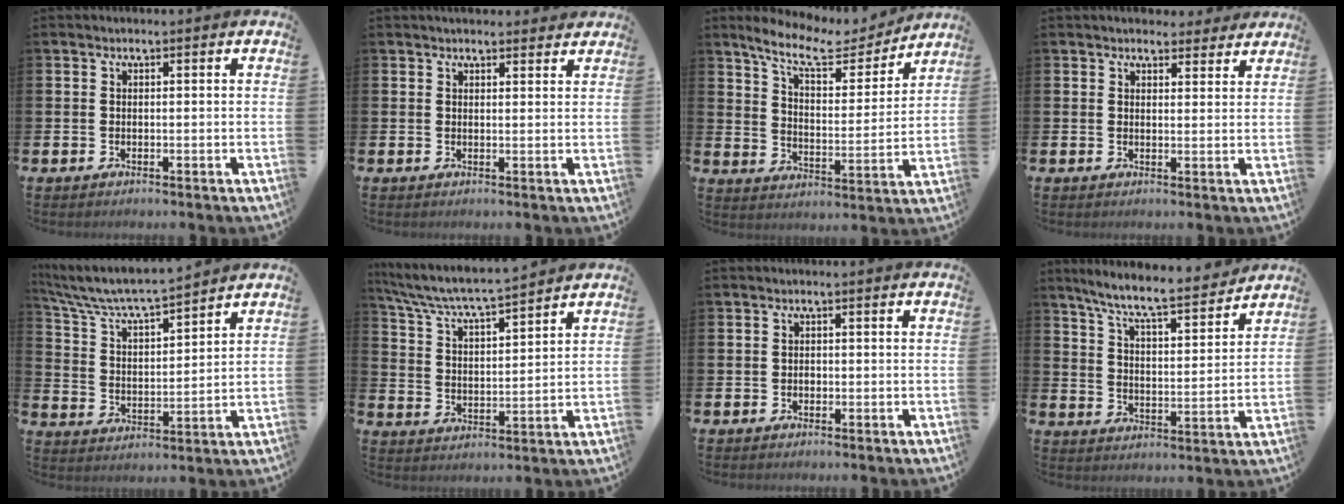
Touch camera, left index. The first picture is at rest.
{"total": 1.9, "force": [1.8, 0.4, 0.1], "torque": [0.002, -0.009, 0.032]}
{"total": 9.3, "force": [8.1, 2.4, 3.9], "torque": [-0.103, -0.052, 0.138]}
{"total": 3.0, "force": [2.8, 0.9, 0.0], "torque": [0.002, -0.014, 0.051]}
{"total": 6.2, "force": [5.8, 0.5, 2.0], "torque": [-0.074, -0.044, 0.096]}
{"total": 6.2, "force": [5.9, 0.3, 1.9], "torque": [-0.070, -0.041, 0.099]}
{"total": 0.7, "force": [-0.2, 0.6, 0.3], "torque": [-0.003, 0.002, -0.005]}
{"total": 7.7, "force": [7.1, 0.5, 3.0], "torque": [-0.084, -0.052, 0.120]}